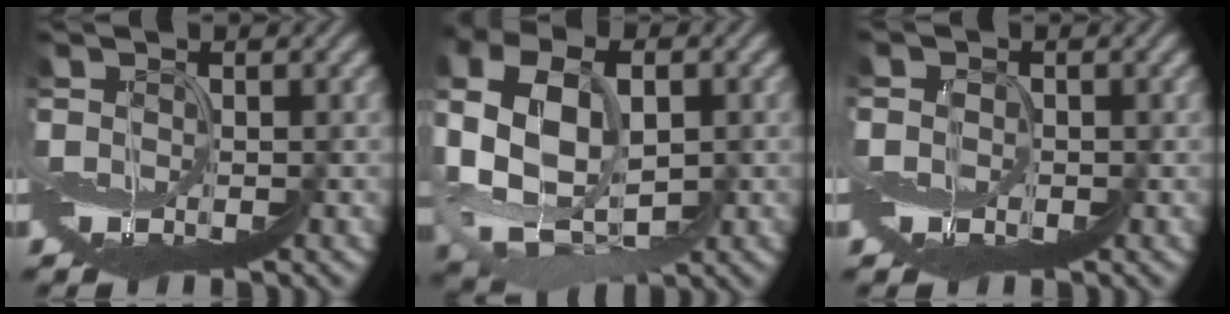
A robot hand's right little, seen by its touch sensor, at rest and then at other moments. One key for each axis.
{"total": 8.2, "fx": -0.1, "fy": 5.8, "fz": 5.8, "tx": -0.118, "ty": 0.010, "tz": 0.008}
{"total": 2.0, "fx": -0.3, "fy": 1.7, "fz": 1.0, "tx": 0.007, "ty": 0.005, "tz": -0.018}